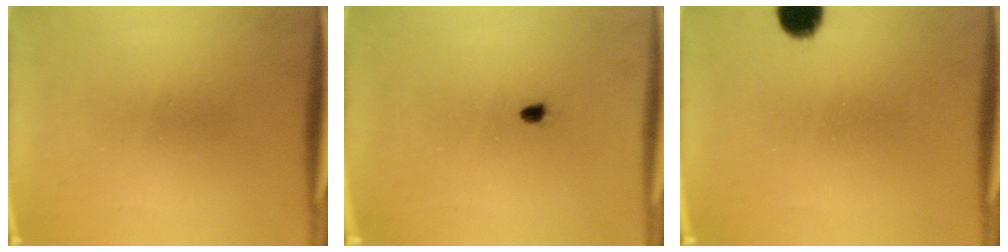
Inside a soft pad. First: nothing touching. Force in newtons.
{"total": 1.0}
{"total": 5.6}